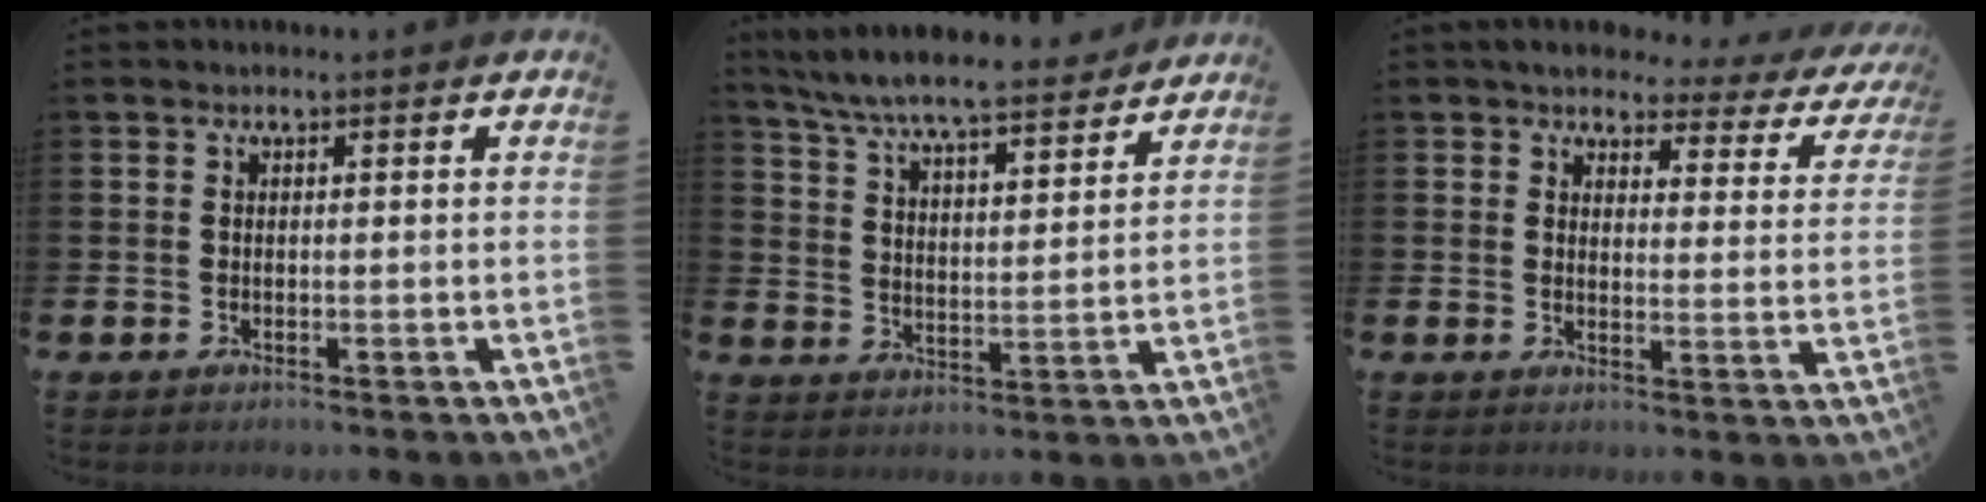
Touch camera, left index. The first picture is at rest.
{"total": 7.7, "force": [7.2, 0.6, 2.4], "torque": [-0.077, -0.050, 0.126]}
{"total": 3.6, "force": [3.1, 1.5, 0.8], "torque": [-0.028, -0.026, 0.046]}